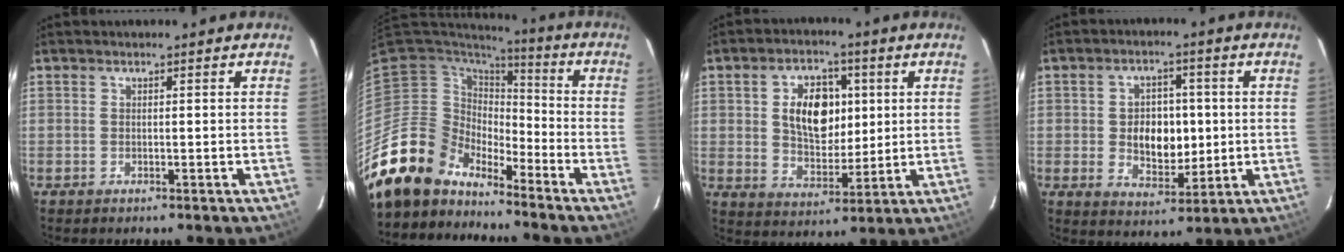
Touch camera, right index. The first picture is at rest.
{"total": 13.4, "force": [-12.0, 5.8, 0.8], "torque": [-0.031, 0.022, -0.225]}
{"total": 11.4, "force": [2.5, 7.3, 8.4], "torque": [-0.144, 0.014, 0.049]}
{"total": 9.0, "force": [-0.1, 6.2, 6.5], "torque": [-0.116, 0.004, 0.009]}